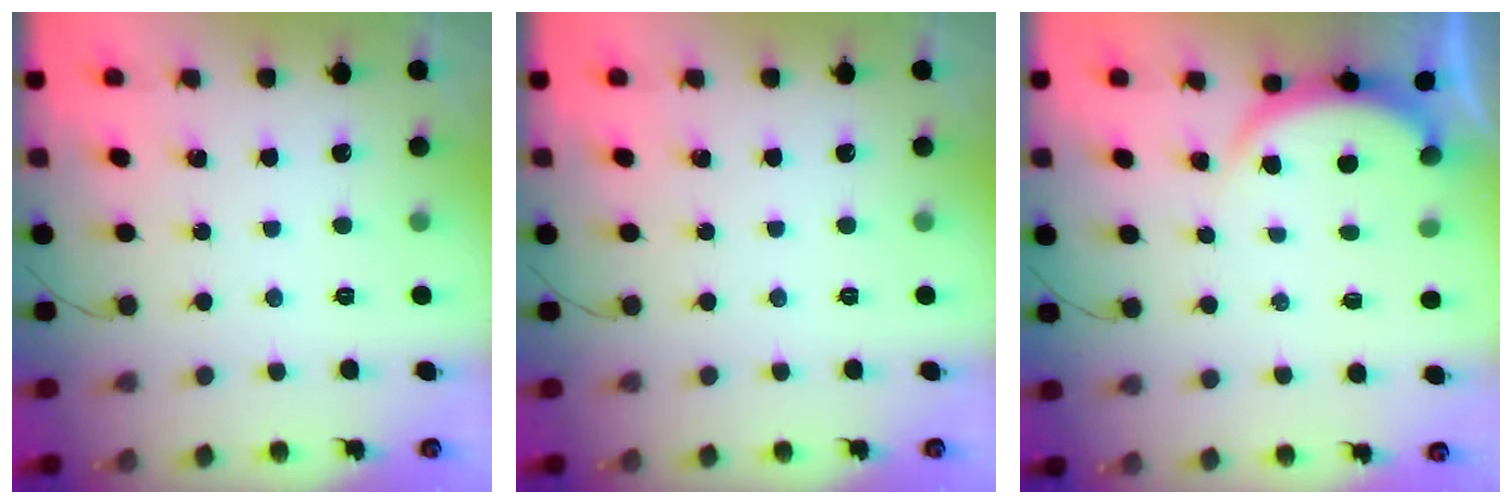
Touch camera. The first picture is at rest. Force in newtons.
{"total": 0.0}
{"total": 2.8, "press": 2.8, "slide": 0.6}